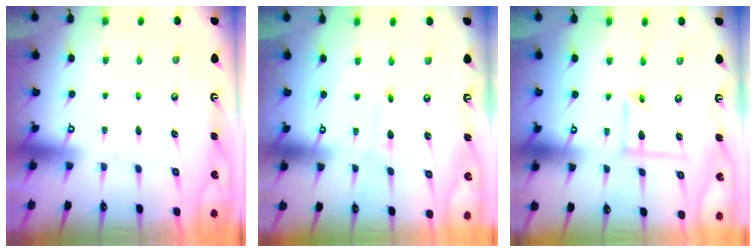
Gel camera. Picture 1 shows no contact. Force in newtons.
{"total": 1.6, "press": 1.6, "slide": 0.0}
{"total": 6.7, "press": 6.7, "slide": 0.2}